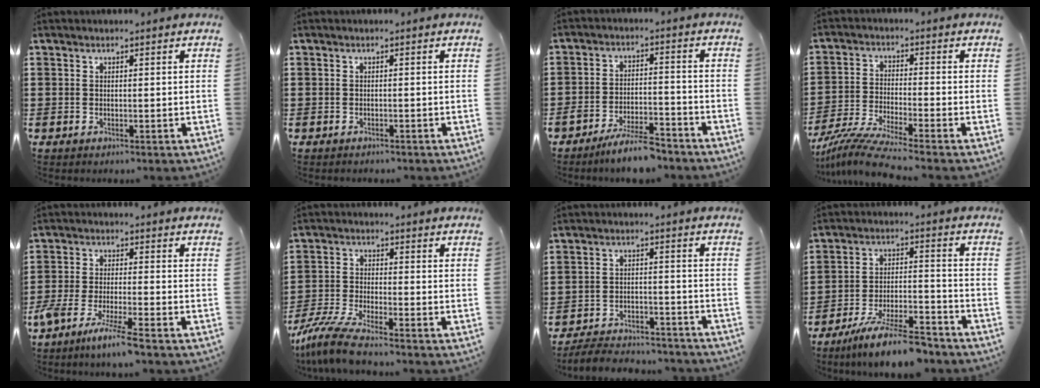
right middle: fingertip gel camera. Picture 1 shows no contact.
{"total": 0.7, "force": [-0.7, 0.2, -0.1], "torque": [0.000, 0.002, -0.016]}
{"total": 6.6, "force": [-6.0, 0.9, 2.6], "torque": [-0.051, 0.004, -0.115]}
{"total": 6.4, "force": [-5.8, -0.4, 2.8], "torque": [-0.069, -0.019, -0.115]}
{"total": 6.2, "force": [-5.4, -0.6, 3.2], "torque": [-0.075, -0.022, -0.106]}
{"total": 6.4, "force": [-5.6, 0.3, 3.0], "torque": [-0.080, -0.016, -0.114]}
{"total": 5.1, "force": [-5.0, 0.6, 0.7], "torque": [-0.017, 0.006, -0.103]}
{"total": 9.7, "force": [-8.4, 0.8, 4.7], "torque": [-0.086, 0.011, -0.162]}